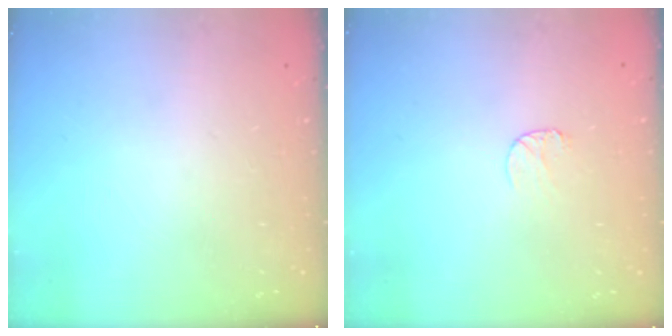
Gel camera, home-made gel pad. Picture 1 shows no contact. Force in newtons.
{"total": 5.1, "press": 5.0, "slide": 0.4}